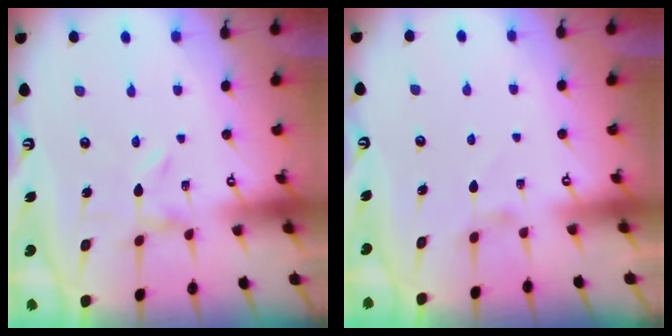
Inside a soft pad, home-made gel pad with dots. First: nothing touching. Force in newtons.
{"total": 2.4, "press": 2.4, "slide": 0.4}